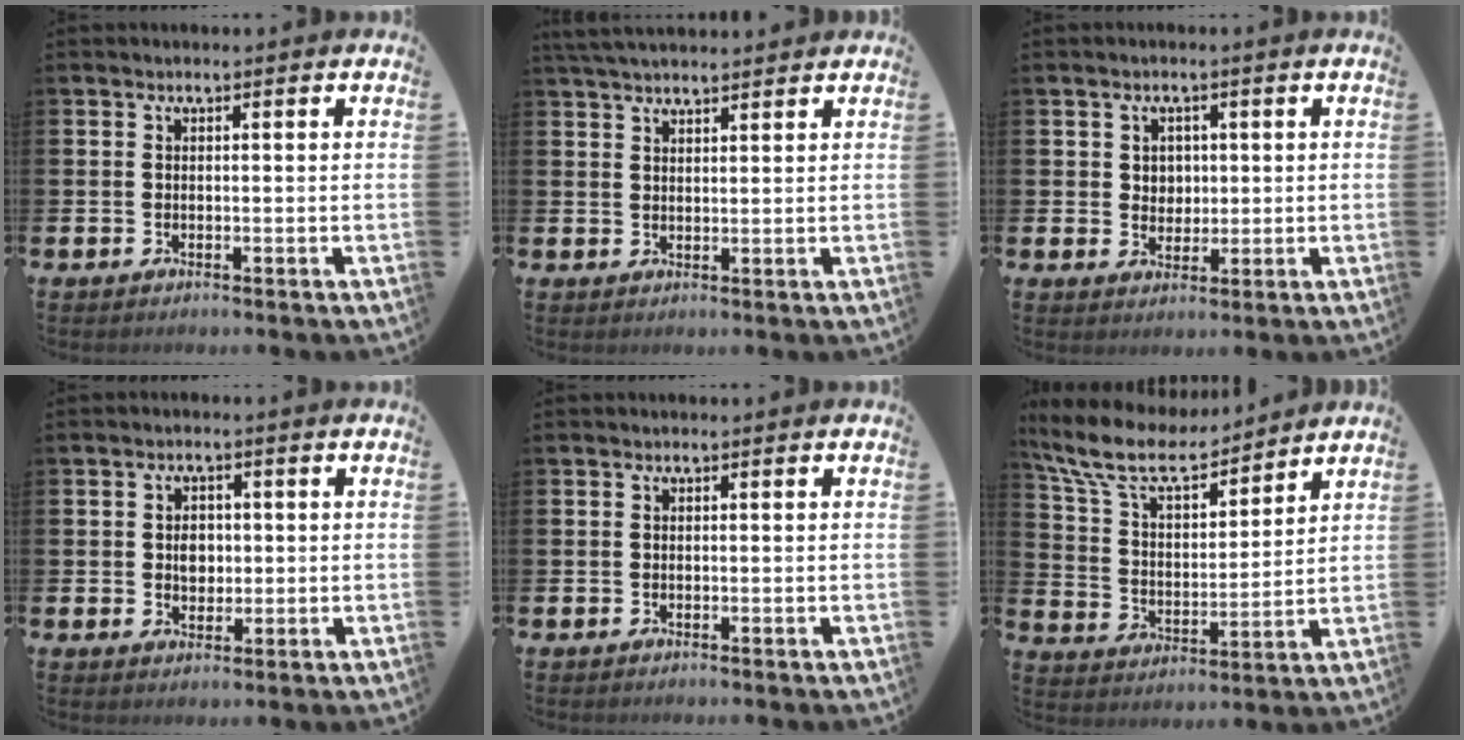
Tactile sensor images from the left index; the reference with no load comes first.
{"total": 3.7, "force": [3.6, 0.5, 0.9], "torque": [-0.020, -0.011, 0.065]}
{"total": 2.6, "force": [1.0, 2.3, 0.7], "torque": [0.002, 0.001, 0.011]}
{"total": 2.8, "force": [0.2, 2.2, 1.8], "torque": [-0.008, -0.001, -0.005]}
{"total": 0.0}
{"total": 10.3, "force": [8.9, 3.1, 4.1], "torque": [-0.119, -0.049, 0.158]}